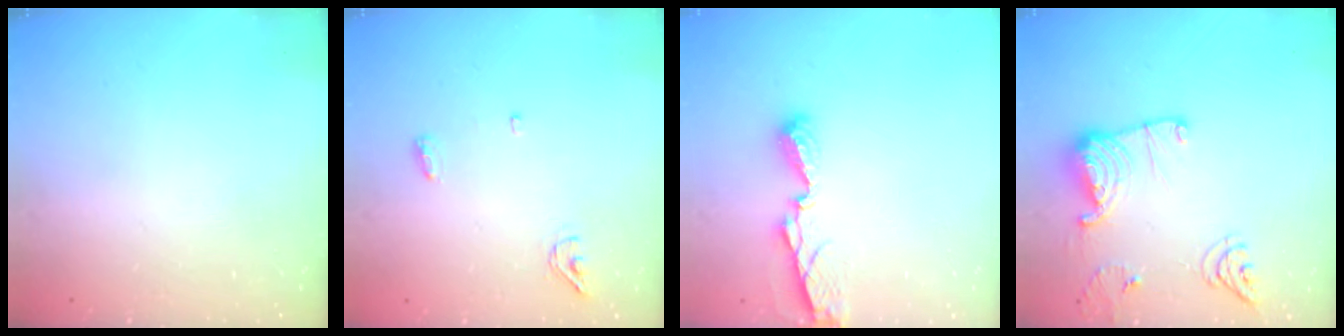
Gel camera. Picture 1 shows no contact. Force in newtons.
{"total": 6.3, "press": 5.0, "slide": 3.9}
{"total": 7.2, "press": 7.2, "slide": 0.5}
{"total": 12.9, "press": 12.9, "slide": 0.7}